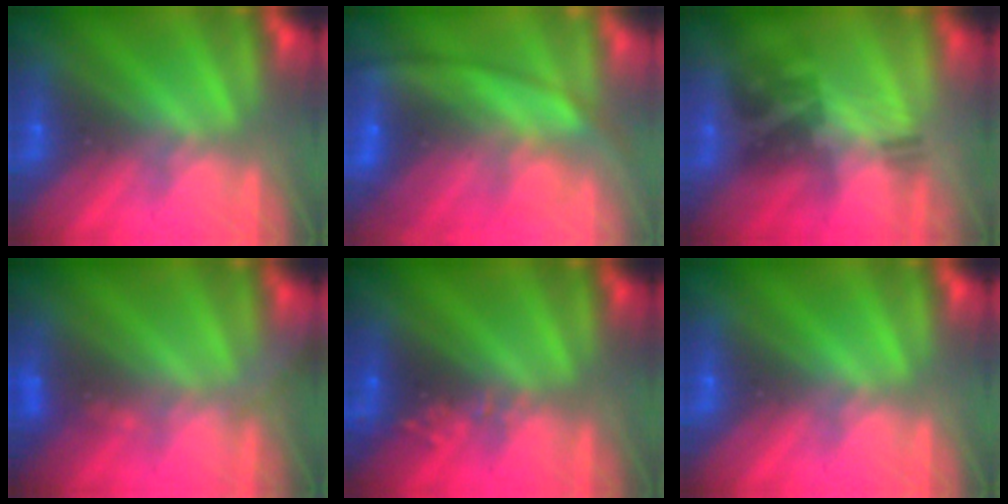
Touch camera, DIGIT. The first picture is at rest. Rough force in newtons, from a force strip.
{"total": 14.6}
{"total": 2.2}
{"total": 2.8}
{"total": 2.4}
{"total": 0.0}